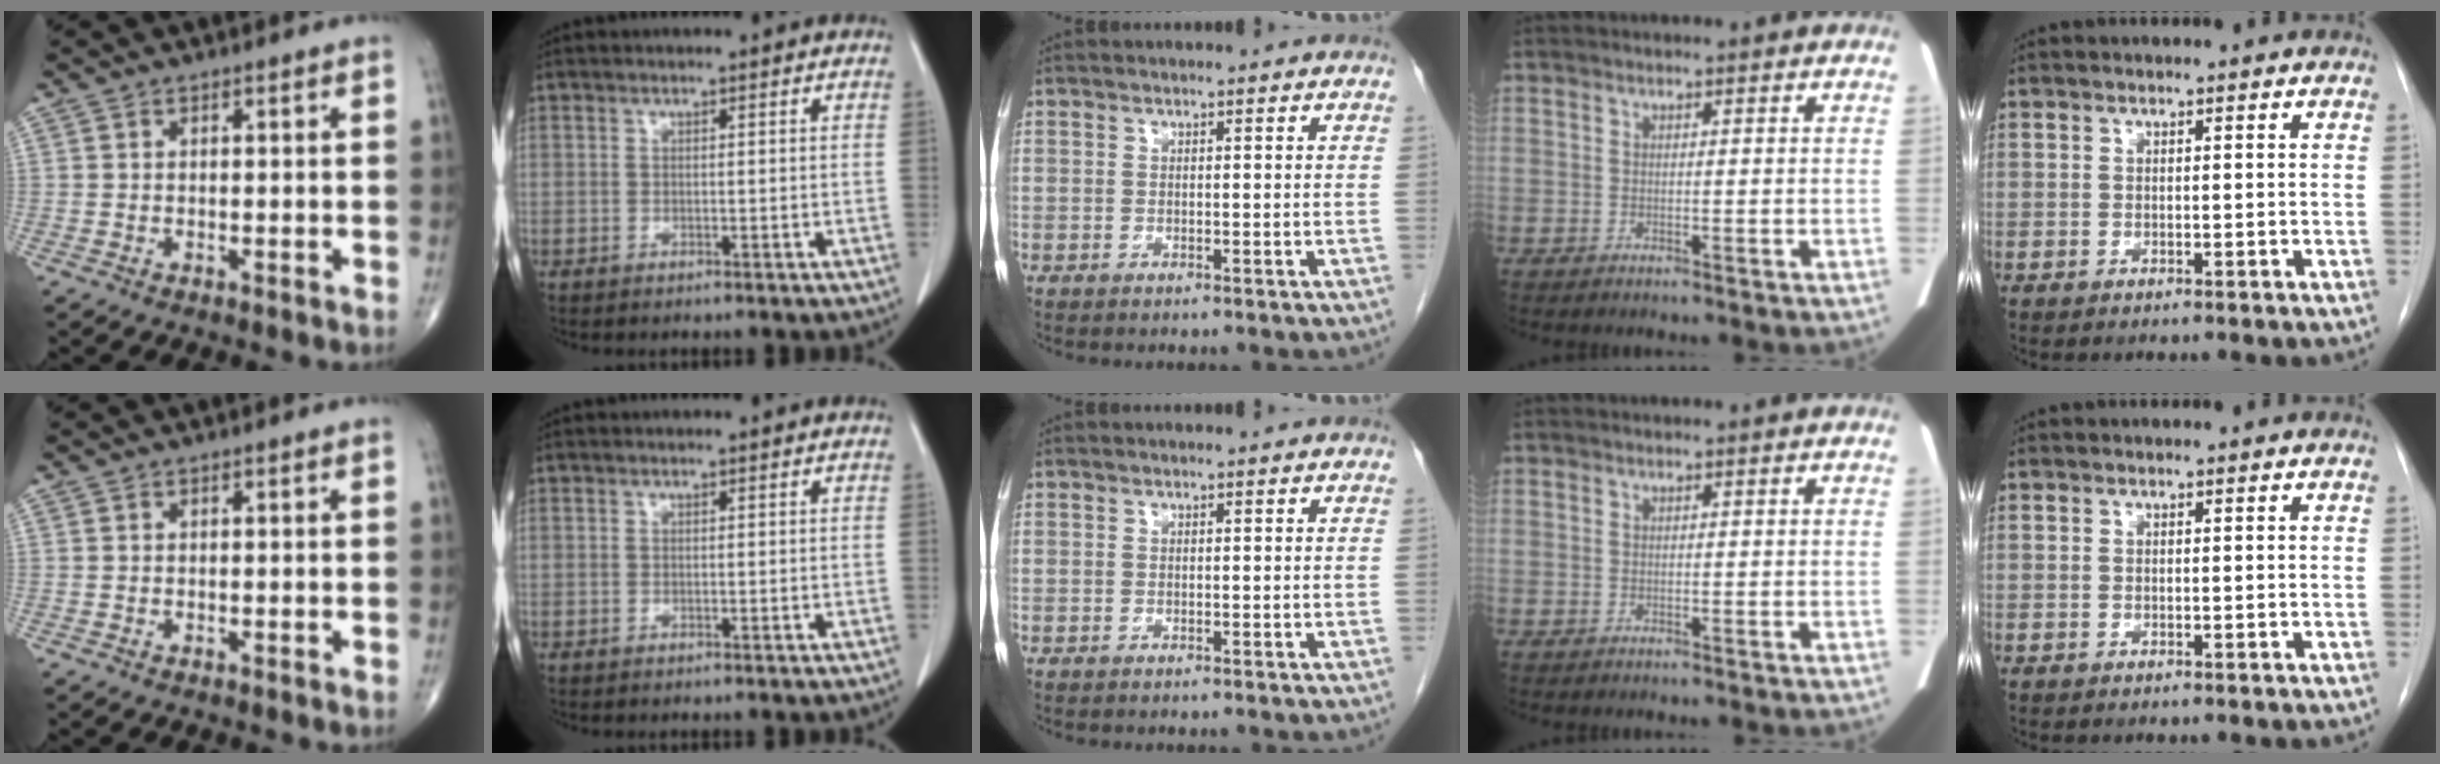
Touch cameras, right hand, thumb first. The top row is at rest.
{}